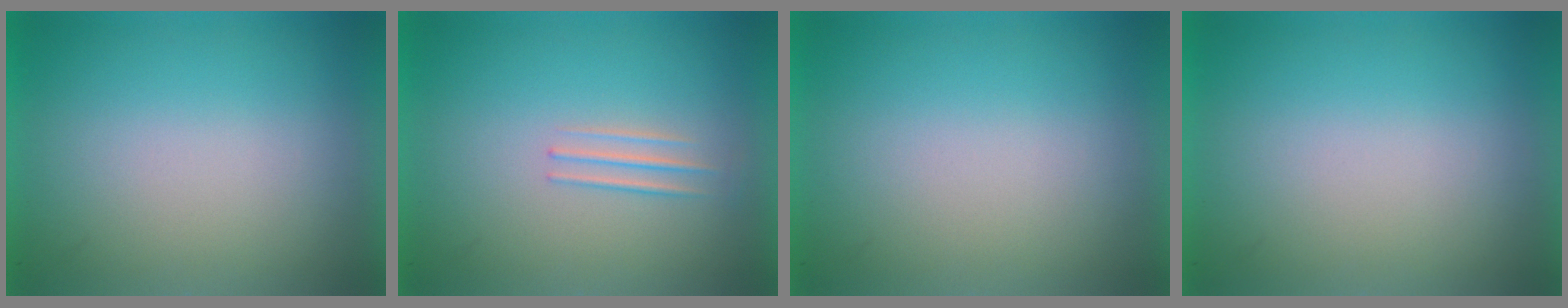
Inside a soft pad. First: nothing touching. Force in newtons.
{"total": 1.4}
{"total": 0.0}
{"total": 0.0}